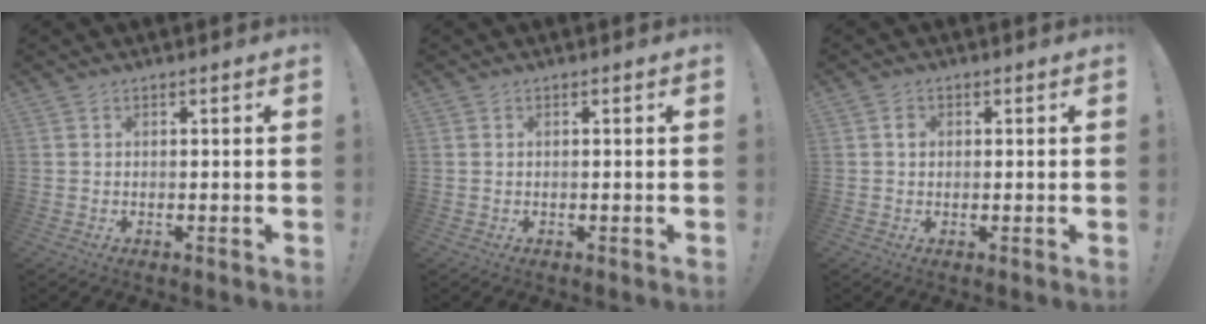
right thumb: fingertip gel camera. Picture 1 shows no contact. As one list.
[{"total": 0.0}, {"total": 1.6, "force": [0.1, 1.2, 1.1], "torque": [-0.017, 0.004, 0.002]}]